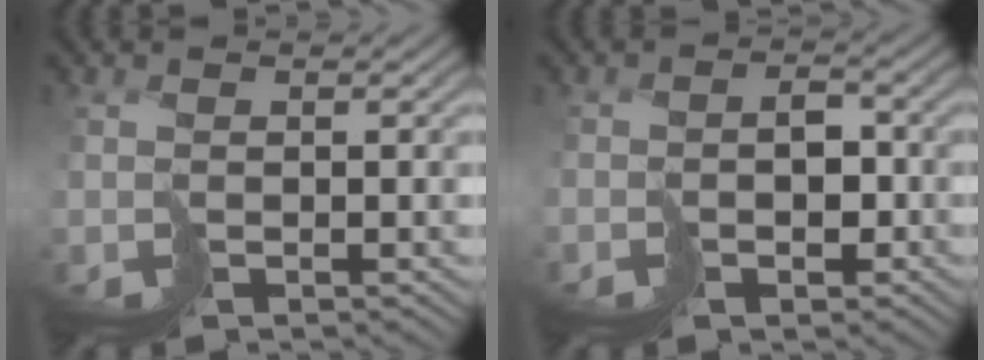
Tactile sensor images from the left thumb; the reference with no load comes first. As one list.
[{"total": 2.2, "force": [-1.1, 1.6, 1.0], "torque": [0.001, 0.004, -0.021]}]